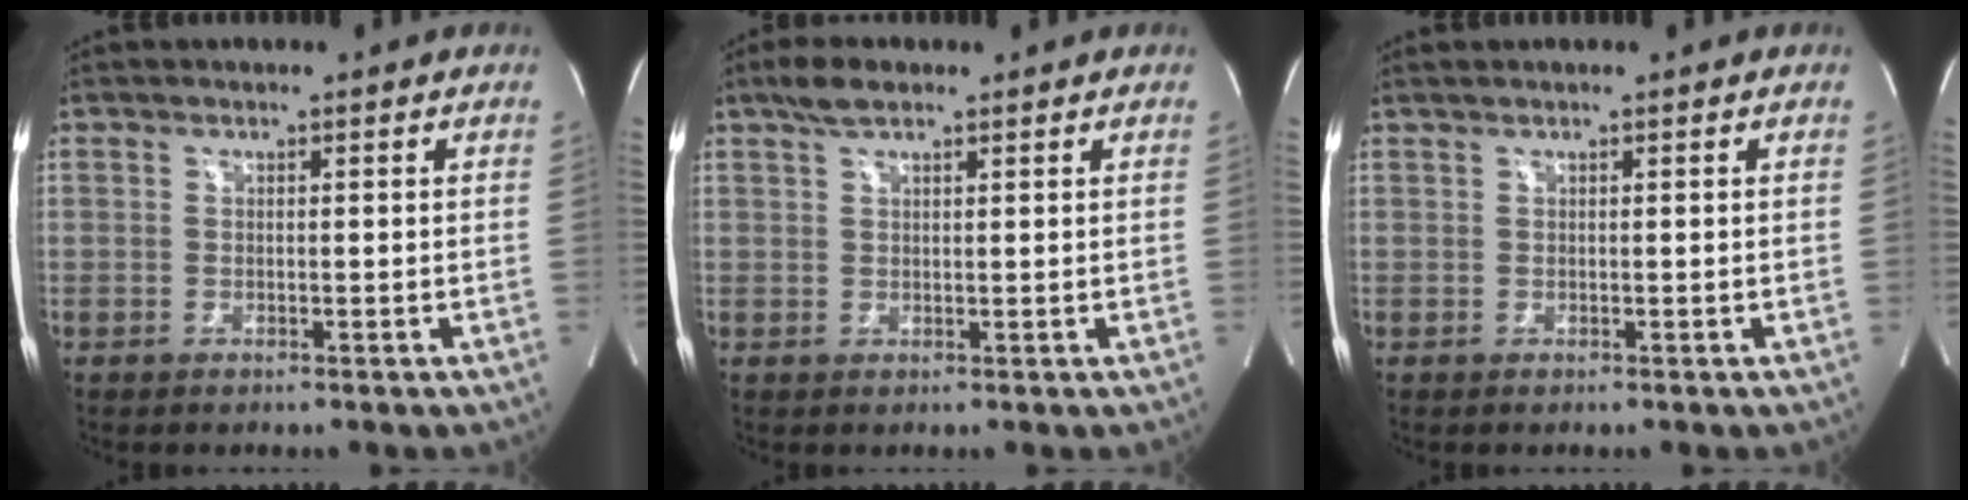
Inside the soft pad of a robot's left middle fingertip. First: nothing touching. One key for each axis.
{"total": 3.3, "fx": 2.4, "fy": 1.1, "fz": 2.0, "tx": -0.048, "ty": 0.012, "tz": 0.047}
{"total": 0.8, "fx": 0.7, "fy": -0.1, "fz": 0.5, "tx": -0.015, "ty": 0.014, "tz": 0.017}